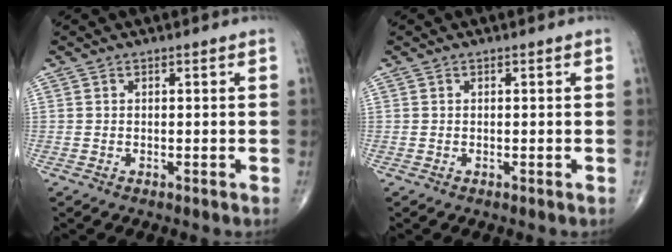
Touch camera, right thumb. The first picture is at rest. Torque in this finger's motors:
{"motor_torque": [-0.03, 0.03, -0.02, -0.02, 0.00]}